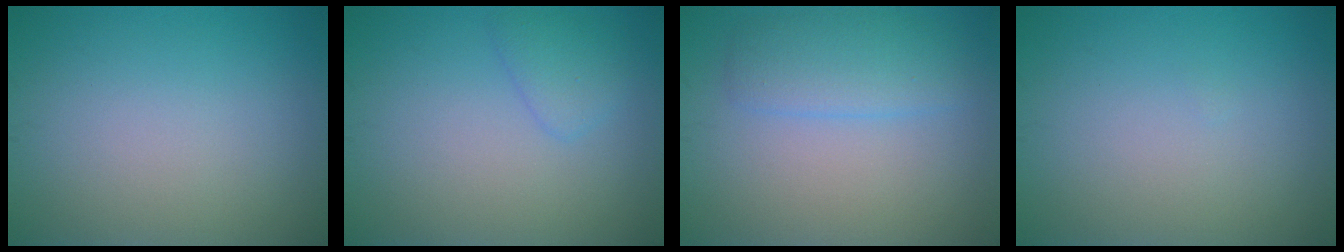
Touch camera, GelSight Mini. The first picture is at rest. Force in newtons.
{"total": 1.8, "press": 1.8, "slide": 0.1}
{"total": 3.3, "press": 3.3, "slide": 0.1}
{"total": 0.0}